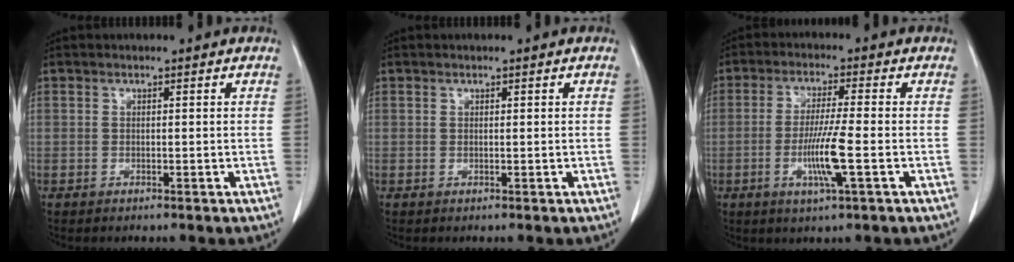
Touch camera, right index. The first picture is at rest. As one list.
[{"total": 0.0}, {"total": 7.2, "force": [-2.0, -0.4, 6.9], "torque": [-0.130, -0.010, -0.037]}]